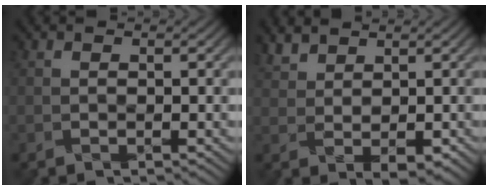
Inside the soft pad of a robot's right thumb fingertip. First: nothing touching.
{"total": 3.3, "force": [2.1, 1.7, 1.9], "torque": [-0.045, 0.003, 0.050]}